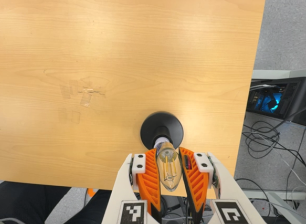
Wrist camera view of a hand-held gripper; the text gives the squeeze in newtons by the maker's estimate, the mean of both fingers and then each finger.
{"total": 17.2, "left": 17.1, "right": 17.2}